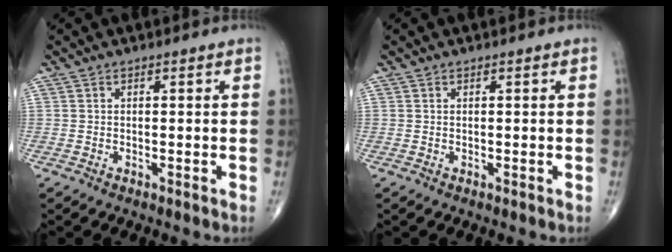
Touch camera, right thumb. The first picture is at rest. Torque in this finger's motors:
{"motor_torque": [-0.06, -0.12, -0.13, -0.15, 0.01]}